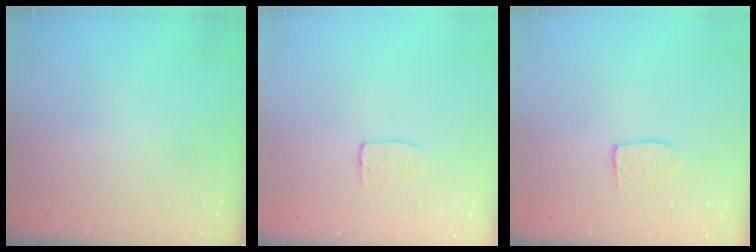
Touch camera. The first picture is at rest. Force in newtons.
{"total": 3.7, "press": 3.7, "slide": 0.2}
{"total": 5.5, "press": 5.5, "slide": 0.4}